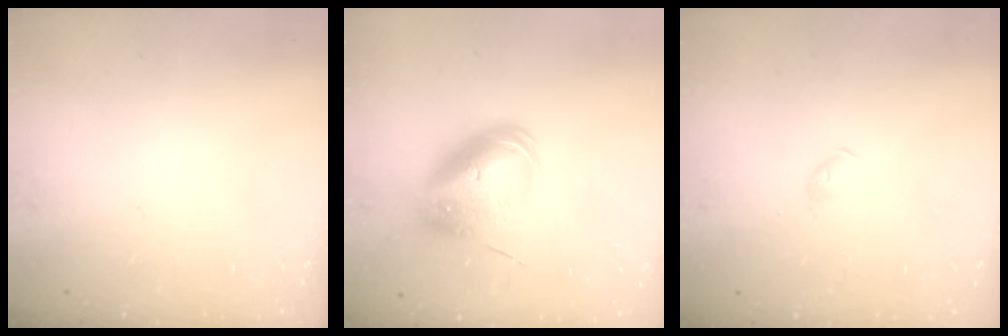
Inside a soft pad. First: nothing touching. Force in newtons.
{"total": 14.0, "press": 13.8, "slide": 2.6}
{"total": 2.9, "press": 2.9, "slide": 0.6}